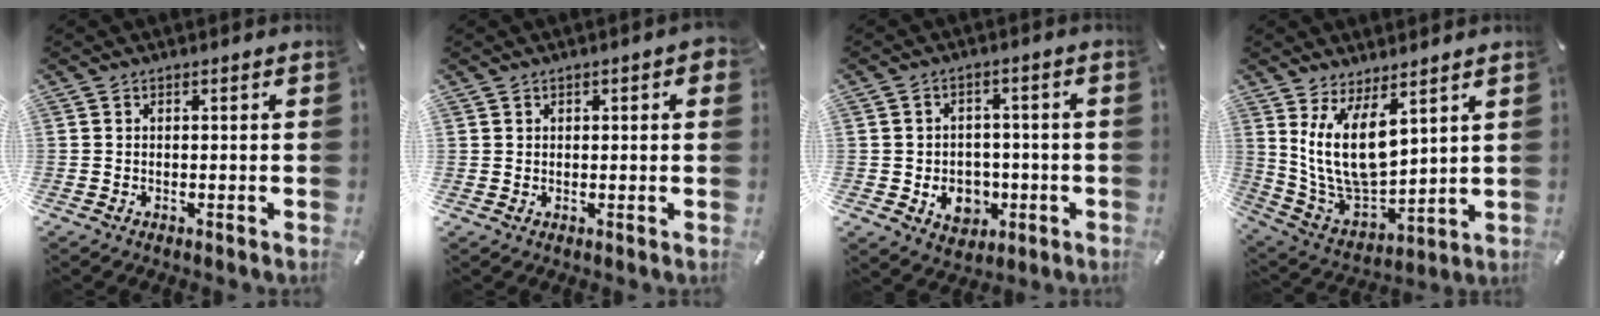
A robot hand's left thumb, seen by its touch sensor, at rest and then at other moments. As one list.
[{"total": 1.3, "force": [0.6, 1.1, 0.4], "torque": [0.002, 0.000, 0.008]}, {"total": 7.8, "force": [-1.9, 6.7, 3.5], "torque": [-0.052, 0.012, -0.029]}, {"total": 14.0, "force": [6.3, 7.2, 10.3], "torque": [-0.228, -0.045, 0.118]}]